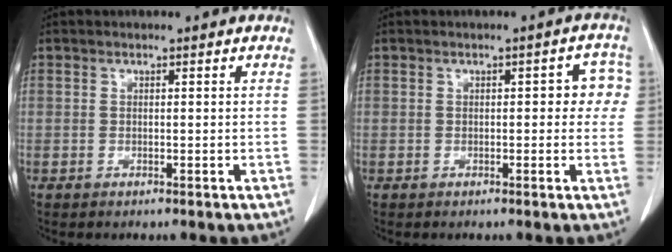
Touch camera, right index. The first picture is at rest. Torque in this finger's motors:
{"motor_torque": [0.02, 0.01, 0.03, 0.00]}